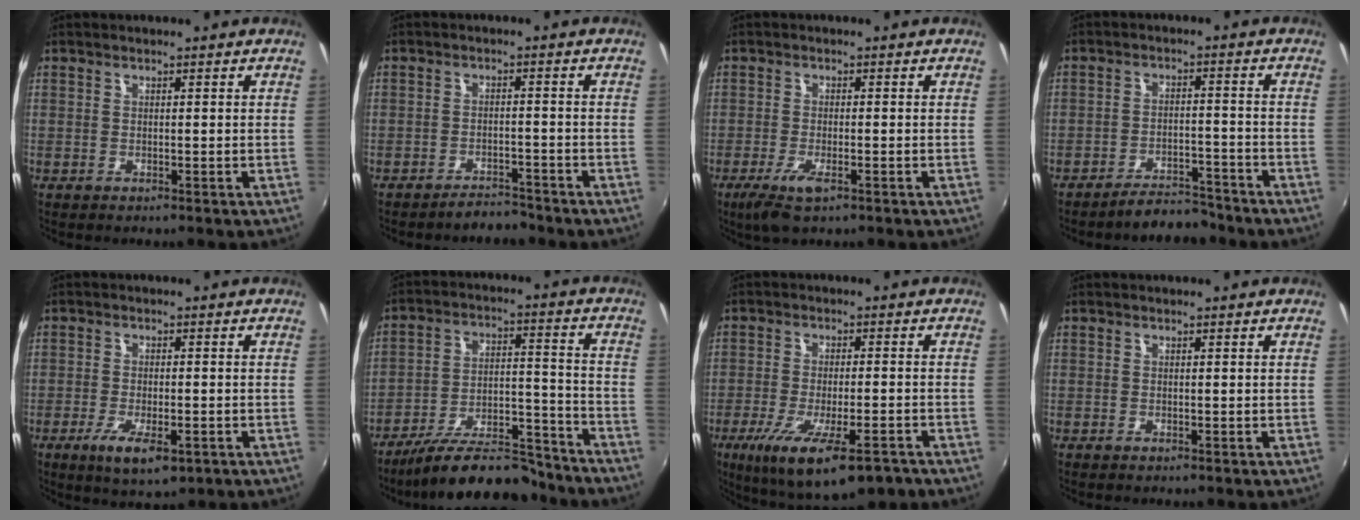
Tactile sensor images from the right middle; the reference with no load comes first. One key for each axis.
{"total": 3.6, "fx": -3.4, "fy": 0.8, "fz": 0.6, "tx": -0.021, "ty": 0.005, "tz": -0.050}
{"total": 5.1, "fx": -2.9, "fy": 1.3, "fz": 3.9, "tx": -0.091, "ty": -0.016, "tz": -0.054}
{"total": 6.2, "fx": -5.8, "fy": 1.4, "fz": 1.8, "tx": -0.049, "ty": 0.013, "tz": -0.082}
{"total": 7.2, "fx": -3.5, "fy": 2.4, "fz": 5.8, "tx": -0.121, "ty": -0.023, "tz": -0.057}
{"total": 18.5, "fx": -15.7, "fy": 4.9, "fz": 8.3, "tx": -0.149, "ty": 0.006, "tz": -0.229}
{"total": 16.0, "fx": -9.6, "fy": 4.2, "fz": 12.2, "tx": -0.225, "ty": -0.056, "tz": -0.145}
{"total": 0.0}